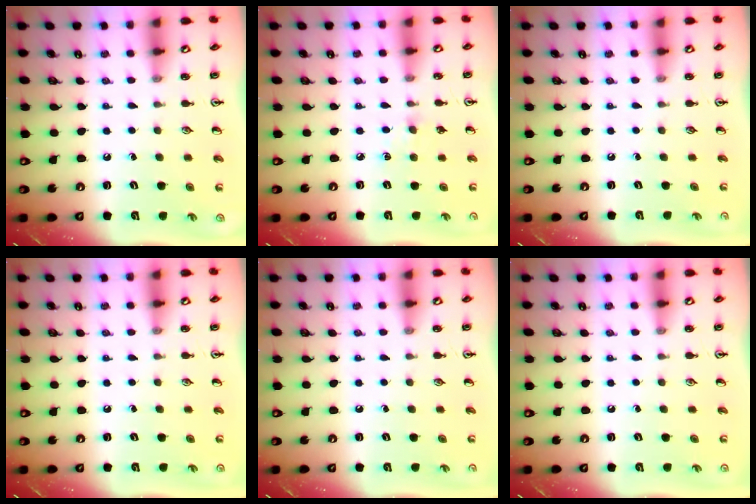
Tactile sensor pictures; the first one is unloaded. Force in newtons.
{"total": 5.2, "press": 5.2, "slide": 0.8}
{"total": 0.0}
{"total": 0.0}
{"total": 0.0}
{"total": 0.0}